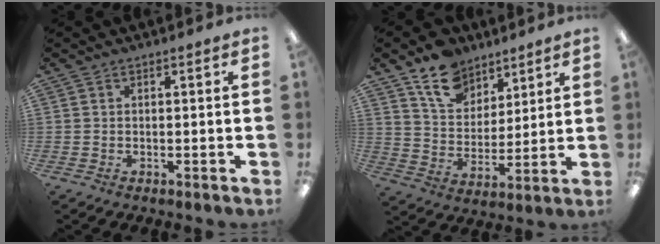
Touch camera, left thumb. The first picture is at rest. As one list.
[{"total": 14.0, "force": [9.8, 8.8, 4.8], "torque": [-0.085, -0.049, 0.186]}]